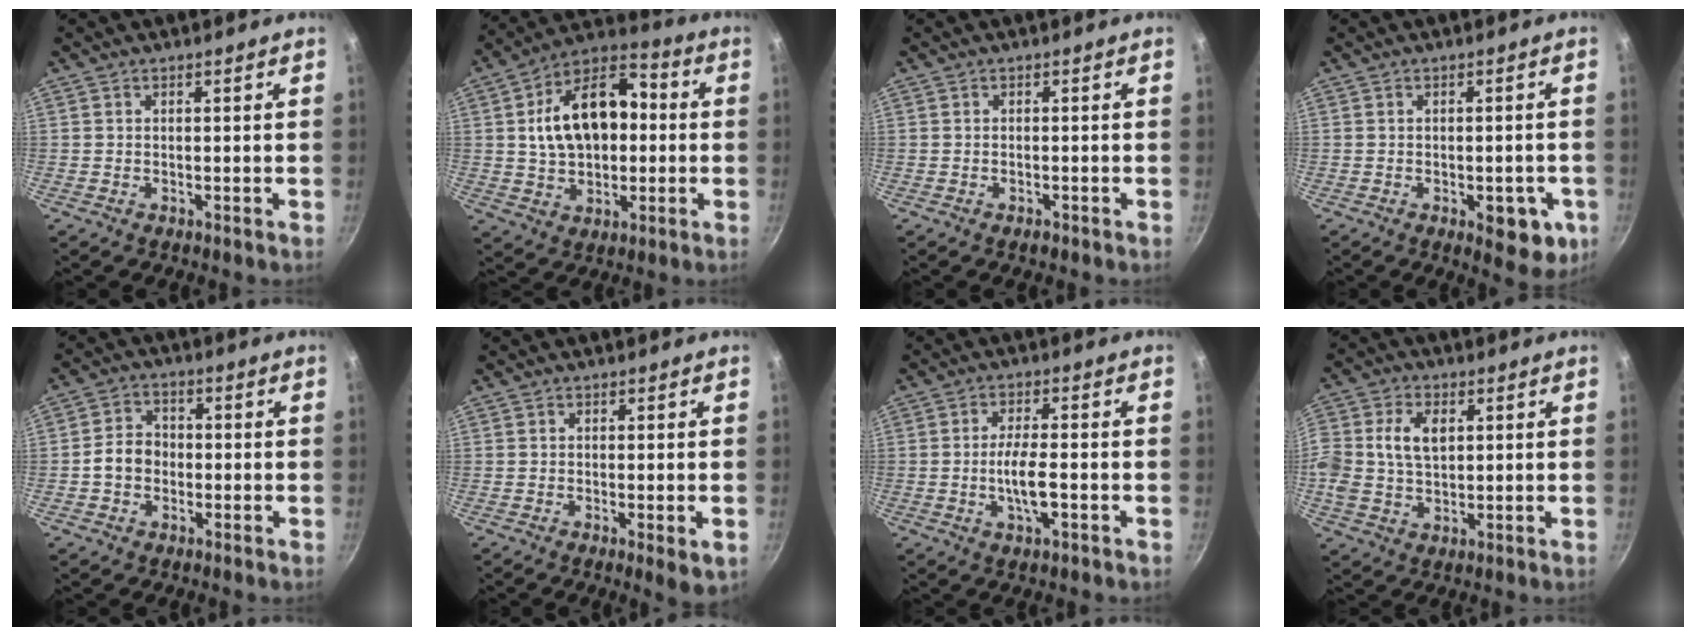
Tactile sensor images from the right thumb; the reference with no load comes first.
{"total": 17.8, "force": [1.8, 11.3, 13.7], "torque": [-0.199, 0.029, 0.024]}
{"total": 1.0, "force": [-0.7, 0.3, 0.6], "torque": [-0.011, 0.004, -0.012]}
{"total": 7.5, "force": [-2.9, 3.5, 6.0], "torque": [-0.051, 0.008, -0.026]}
{"total": 6.0, "force": [-1.2, 4.9, 3.1], "torque": [-0.040, 0.023, -0.031]}
{"total": 3.8, "force": [-1.1, 0.8, 3.6], "torque": [-0.054, -0.010, -0.017]}
{"total": 6.0, "force": [-1.4, 1.9, 5.5], "torque": [-0.102, 0.005, -0.026]}
{"total": 11.9, "force": [2.0, 8.1, 8.5], "torque": [-0.191, 0.003, 0.040]}